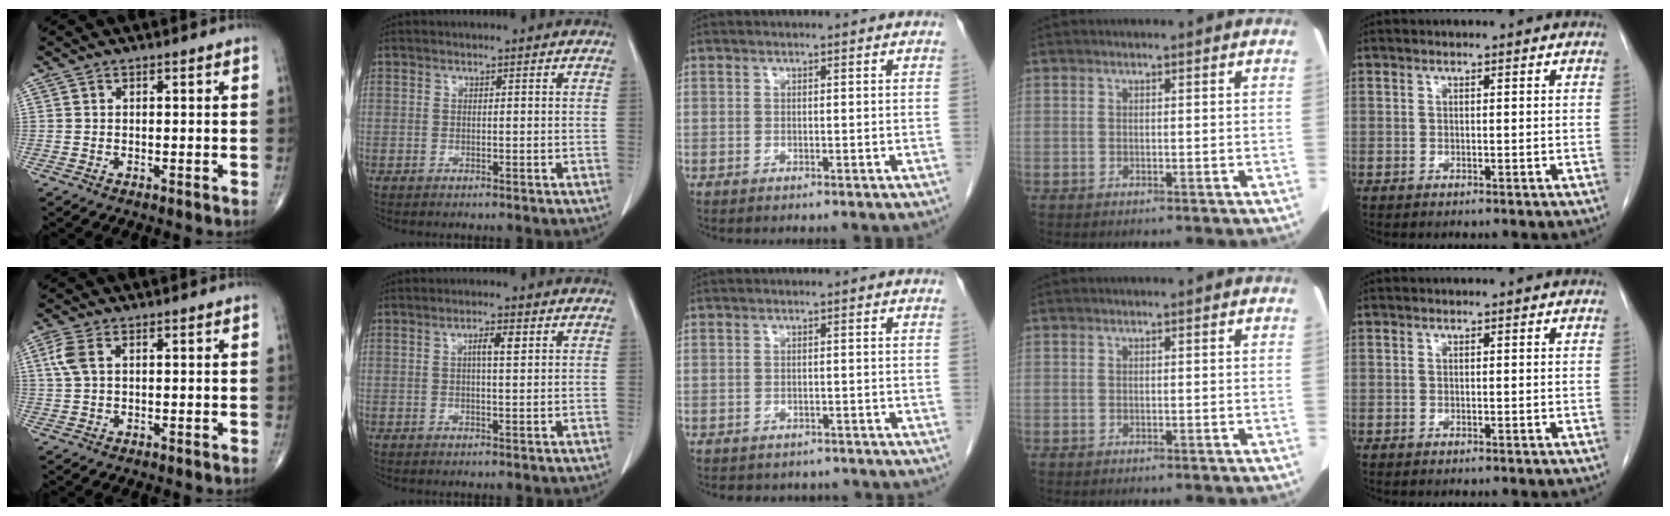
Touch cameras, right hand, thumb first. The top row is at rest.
{"thumb": {"total": 3.8, "force": [1.3, 2.0, 3.0], "torque": [-0.084, 0.015, 0.028]}, "index": {"total": 2.6, "force": [0.8, 0.4, 2.5], "torque": [-0.045, 0.002, 0.013]}, "middle": {"total": 6.0, "force": [-5.3, 2.6, 0.8], "torque": [-0.010, 0.008, -0.058]}}